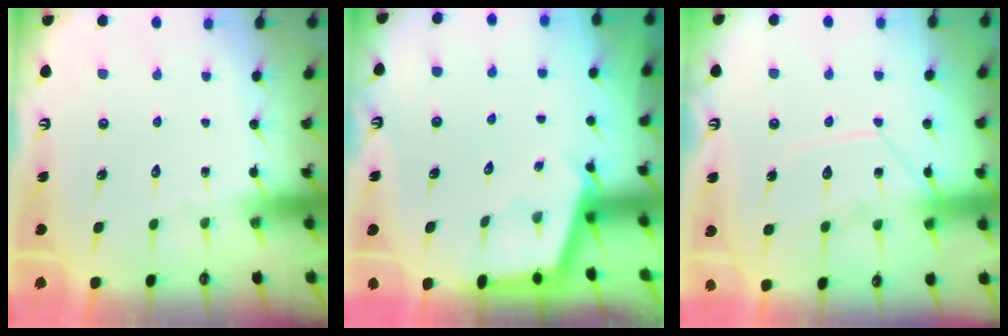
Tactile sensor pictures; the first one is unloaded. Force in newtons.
{"total": 2.2, "press": 2.2, "slide": 0.2}
{"total": 11.5, "press": 11.4, "slide": 0.9}